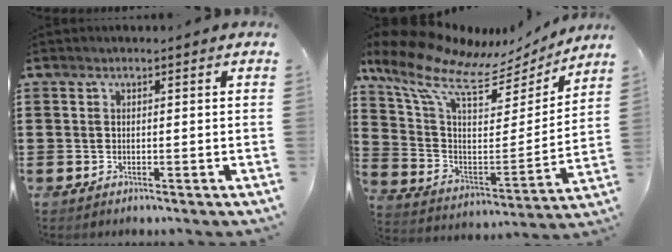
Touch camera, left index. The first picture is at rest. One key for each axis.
{"total": 11.1, "fx": 8.1, "fy": 3.9, "fz": 6.5, "tx": -0.168, "ty": -0.051, "tz": 0.137}